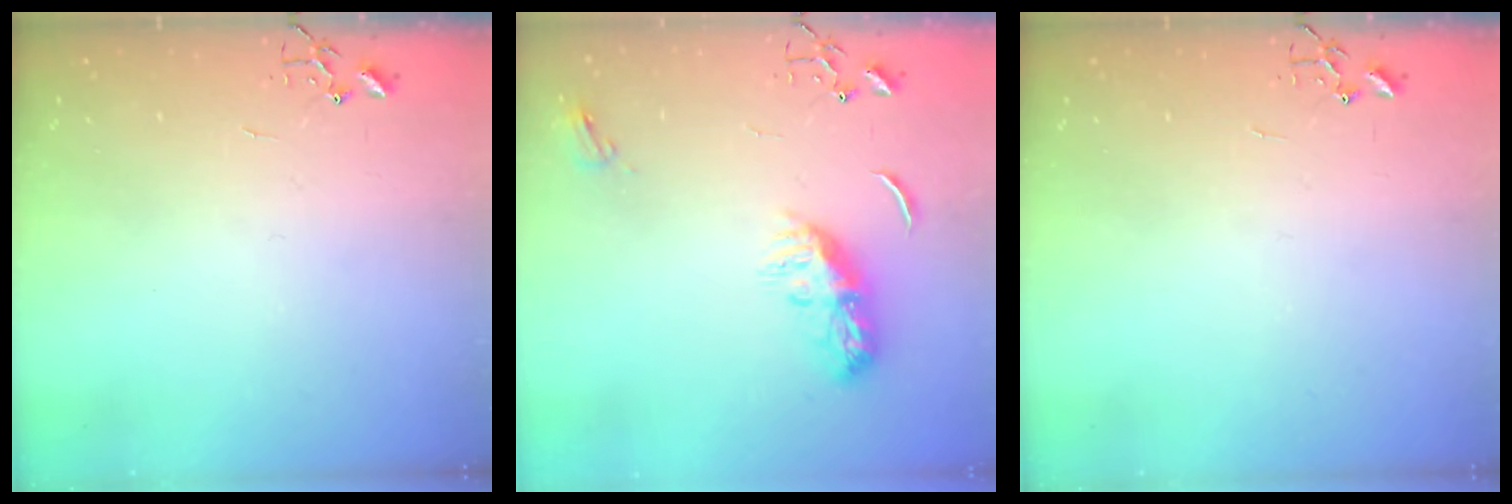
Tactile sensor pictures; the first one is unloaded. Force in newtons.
{"total": 9.6, "press": 9.6, "slide": 0.0}
{"total": 0.0}